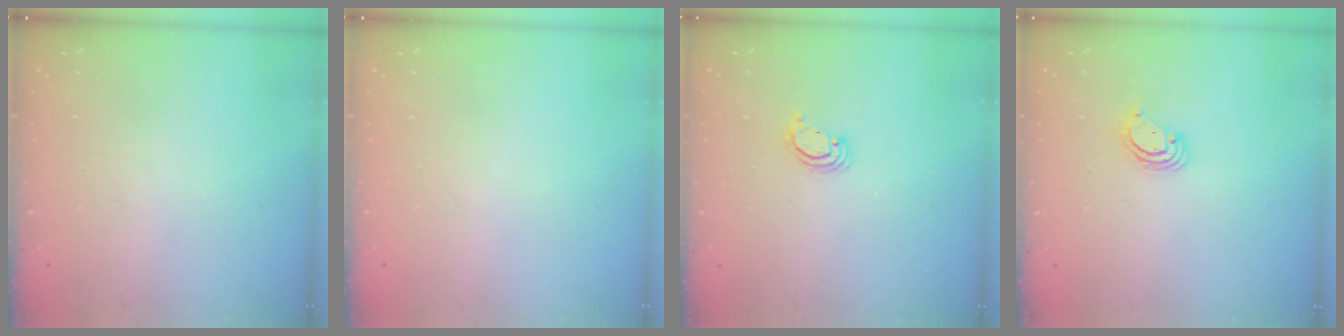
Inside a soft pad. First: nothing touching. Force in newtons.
{"total": 0.0}
{"total": 2.6, "press": 2.6, "slide": 0.2}
{"total": 3.5, "press": 3.5, "slide": 0.1}